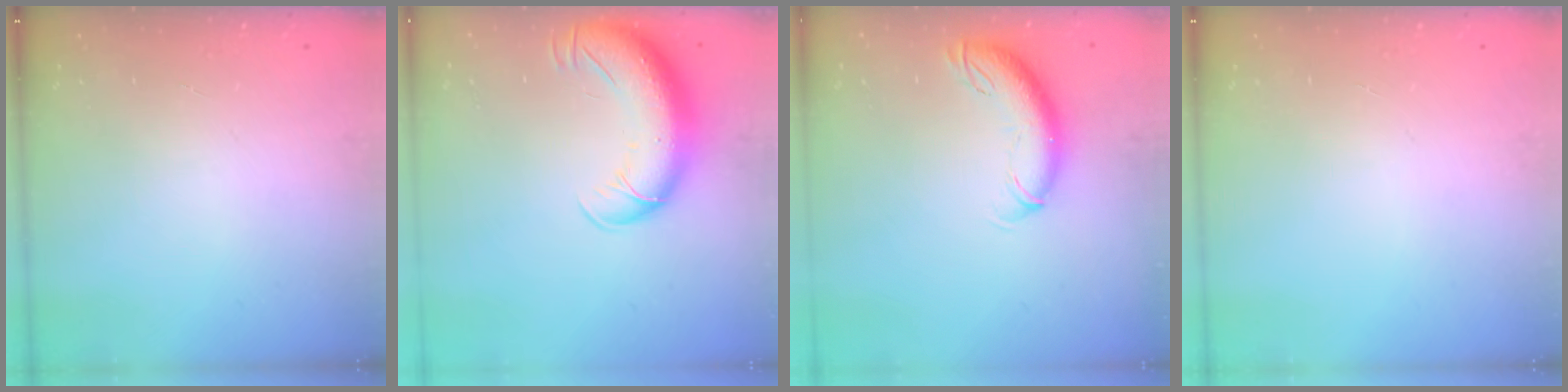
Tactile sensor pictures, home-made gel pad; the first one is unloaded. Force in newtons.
{"total": 15.0, "press": 14.6, "slide": 3.6}
{"total": 10.2, "press": 10.0, "slide": 2.3}
{"total": 0.0}